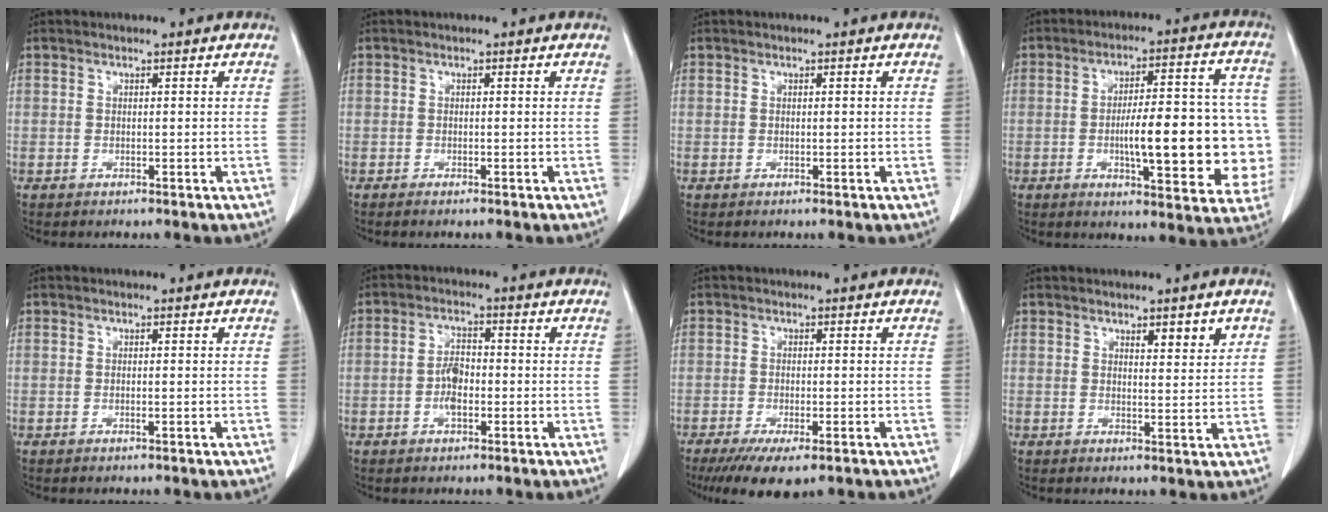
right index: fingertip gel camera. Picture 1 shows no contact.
{"total": 0.6, "force": [-0.5, -0.1, 0.4], "torque": [-0.007, -0.002, -0.008]}
{"total": 0.0}
{"total": 19.2, "force": [-2.6, 4.8, 18.4], "torque": [-0.188, 0.031, -0.022]}
{"total": 0.5, "force": [-0.1, -0.1, 0.5], "torque": [-0.010, -0.002, -0.002]}
{"total": 4.0, "force": [-1.0, 1.9, 3.4], "torque": [-0.069, 0.007, -0.021]}
{"total": 6.9, "force": [-4.6, 2.1, 4.8], "torque": [-0.071, -0.015, -0.070]}
{"total": 3.3, "force": [2.1, 0.7, 2.4], "torque": [-0.036, -0.006, 0.031]}